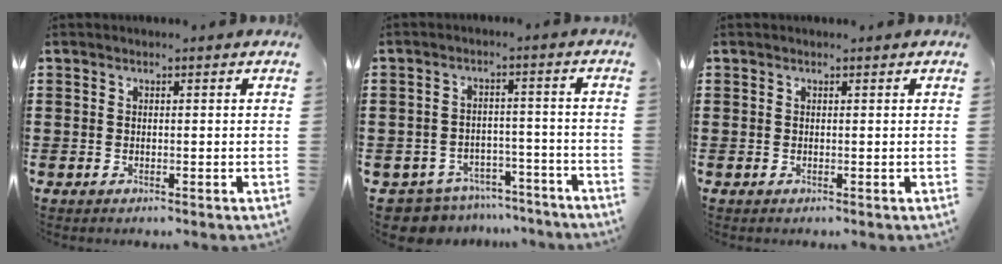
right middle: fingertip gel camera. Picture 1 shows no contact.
{"total": 5.3, "force": [-5.3, 0.9, 0.2], "torque": [-0.020, 0.008, -0.111]}
{"total": 0.0}